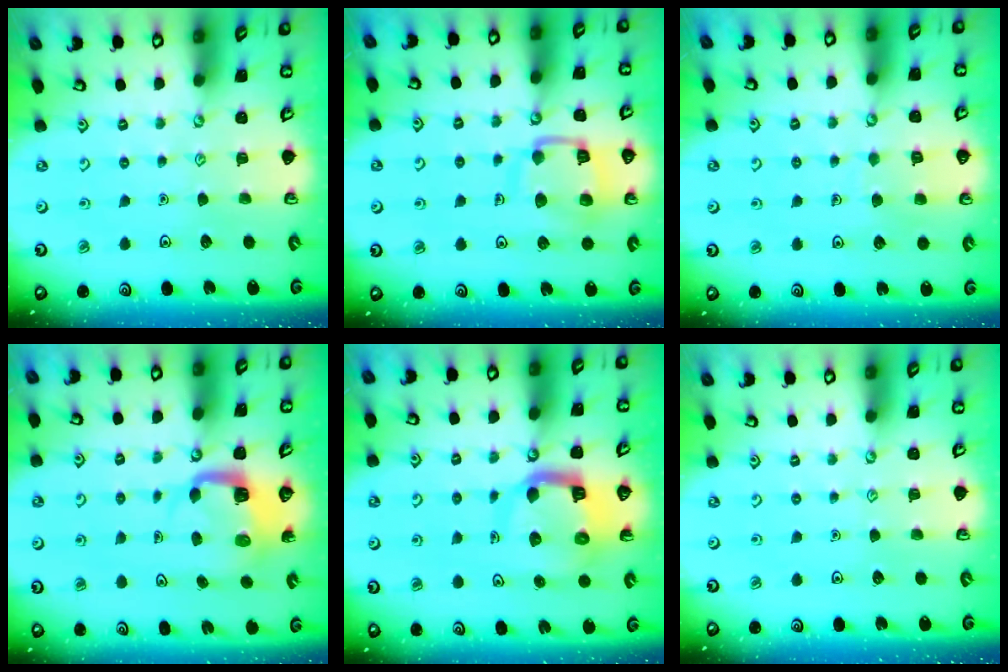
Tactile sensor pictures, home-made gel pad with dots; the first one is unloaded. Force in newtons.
{"total": 12.2, "press": 12.2, "slide": 1.3}
{"total": 5.1, "press": 5.1, "slide": 0.4}
{"total": 4.9, "press": 4.9, "slide": 0.4}
{"total": 10.2, "press": 10.1, "slide": 1.4}
{"total": 0.0}